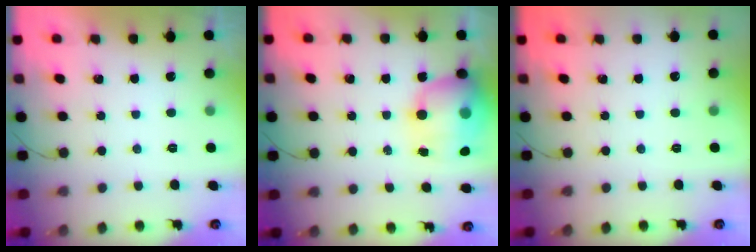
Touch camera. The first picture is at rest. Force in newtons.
{"total": 15.6, "press": 15.1, "slide": 3.8}
{"total": 0.0}